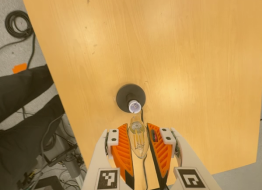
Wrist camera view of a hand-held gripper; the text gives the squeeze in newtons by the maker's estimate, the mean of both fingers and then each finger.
{"total": 13.7, "left": 14.0, "right": 13.3}